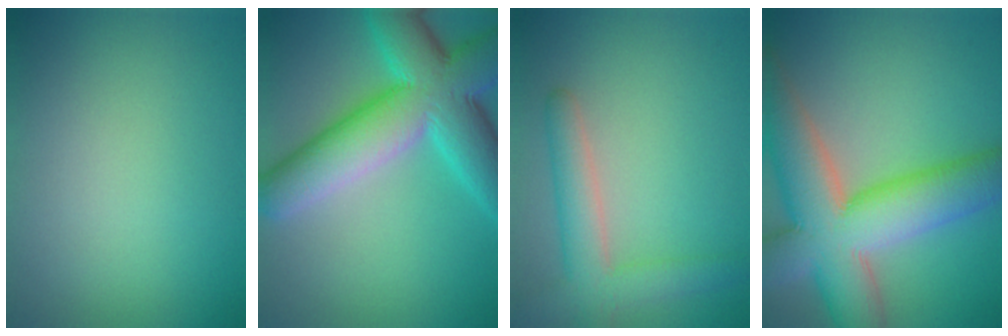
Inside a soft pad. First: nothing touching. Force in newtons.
{"total": 11.6, "press": 11.6, "slide": 0.1}
{"total": 4.3, "press": 4.3, "slide": 0.2}
{"total": 12.5, "press": 12.4, "slide": 1.0}